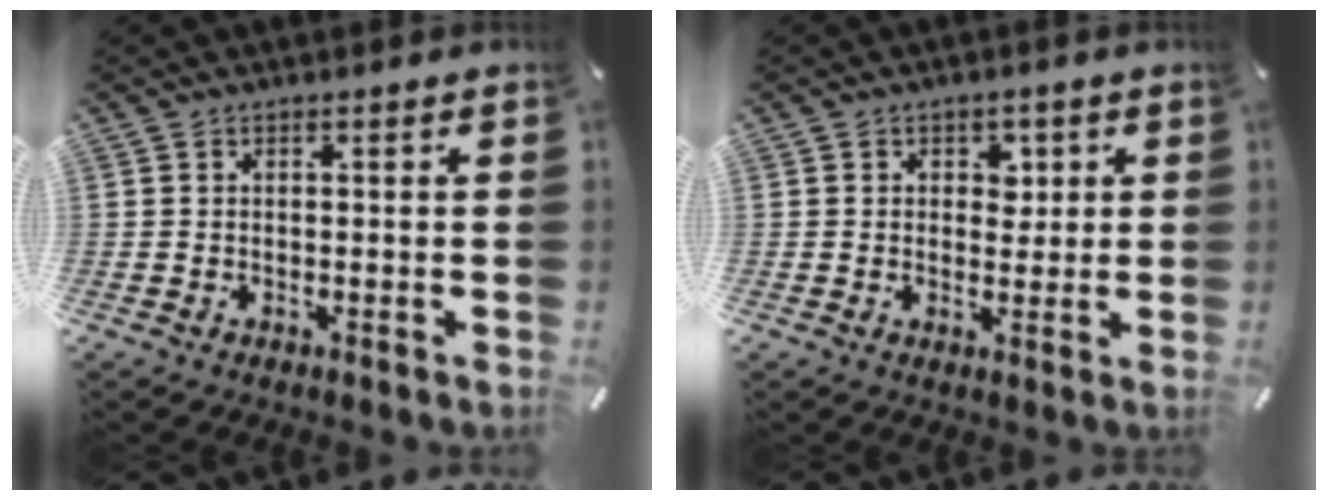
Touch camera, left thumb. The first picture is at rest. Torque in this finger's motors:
{"motor_torque": [0.15, -0.45, 0.06, 0.13, -0.02]}